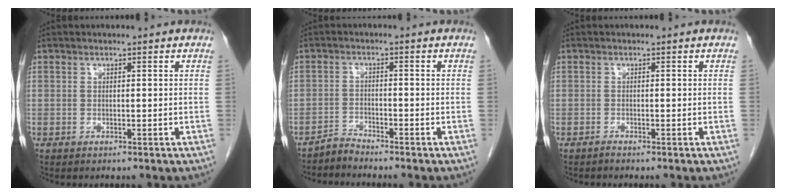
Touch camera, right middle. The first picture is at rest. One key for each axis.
{"total": 2.0, "fx": -2.0, "fy": -0.3, "fz": -0.5, "tx": 0.015, "ty": -0.010, "tz": -0.039}
{"total": 0.0}